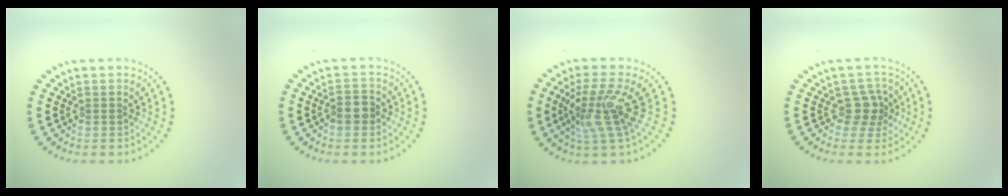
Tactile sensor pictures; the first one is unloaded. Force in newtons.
{"total": 1.8, "press": 1.7, "slide": 0.7}
{"total": 4.0, "press": 3.1, "slide": 2.5}
{"total": 2.4, "press": 1.8, "slide": 1.6}